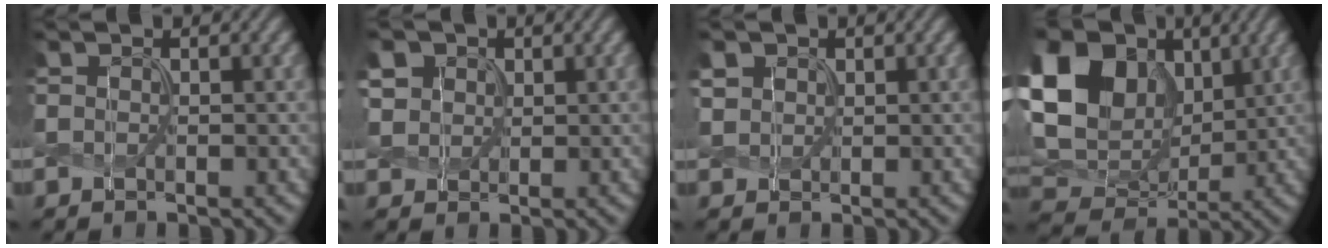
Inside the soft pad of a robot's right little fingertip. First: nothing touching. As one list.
[{"total": 4.5, "force": [2.0, 3.5, 2.0], "torque": [-0.081, 0.014, 0.043]}, {"total": 1.9, "force": [0.9, 1.5, 0.6], "torque": [-0.023, 0.003, 0.019]}, {"total": 16.7, "force": [5.1, 12.4, 9.9], "torque": [-0.240, 0.043, 0.084]}]